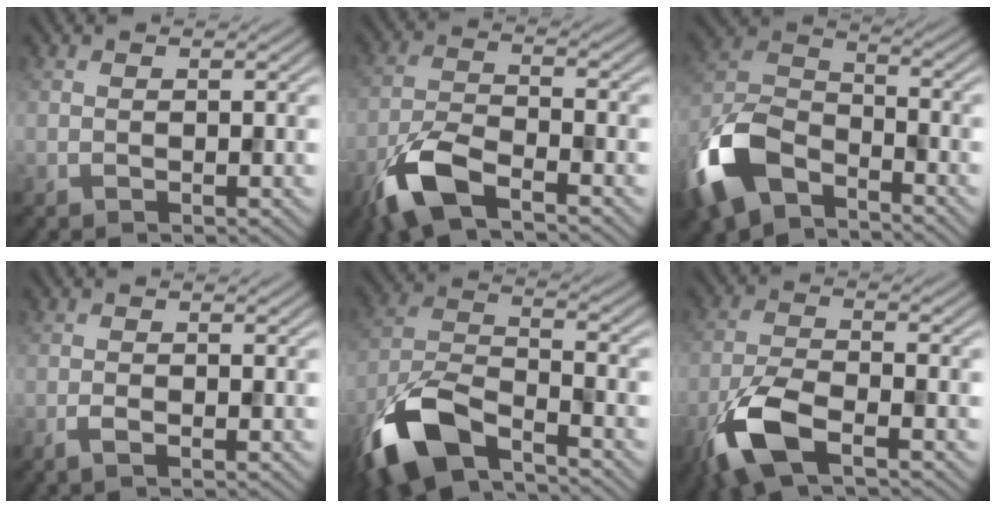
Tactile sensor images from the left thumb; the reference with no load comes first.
{"total": 7.9, "force": [-5.2, 2.6, 5.4], "torque": [-0.120, -0.003, -0.115]}
{"total": 12.9, "force": [-8.0, 6.7, 7.7], "torque": [-0.186, -0.014, -0.176]}
{"total": 1.3, "force": [-0.7, 0.3, 1.0], "torque": [-0.022, 0.000, -0.015]}
{"total": 11.9, "force": [-8.0, 4.5, 7.5], "torque": [-0.157, -0.009, -0.175]}
{"total": 8.3, "force": [-4.7, 2.8, 6.1], "torque": [-0.141, -0.008, -0.108]}